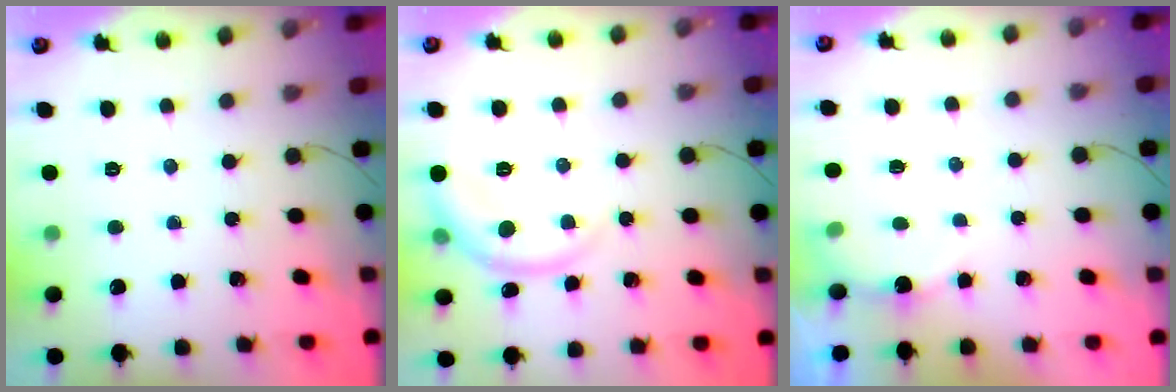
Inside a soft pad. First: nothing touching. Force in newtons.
{"total": 6.5, "press": 6.4, "slide": 0.9}
{"total": 5.3, "press": 5.2, "slide": 1.1}